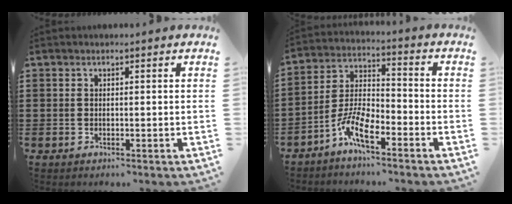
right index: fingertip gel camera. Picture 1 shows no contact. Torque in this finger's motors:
{"motor_torque": [1.56, 0.57, 0.26, 0.12]}